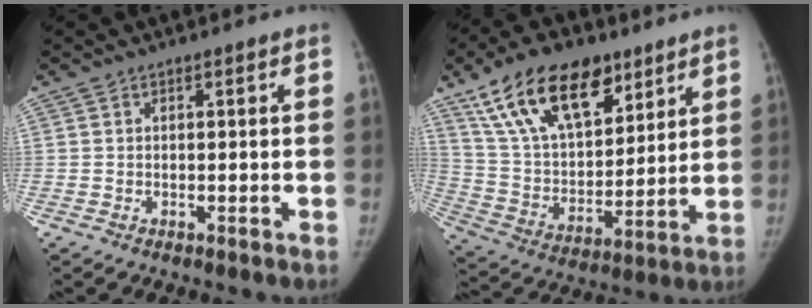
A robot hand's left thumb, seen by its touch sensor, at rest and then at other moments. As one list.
[{"total": 22.4, "force": [13.5, 11.6, 13.6], "torque": [-0.209, -0.035, 0.248]}]